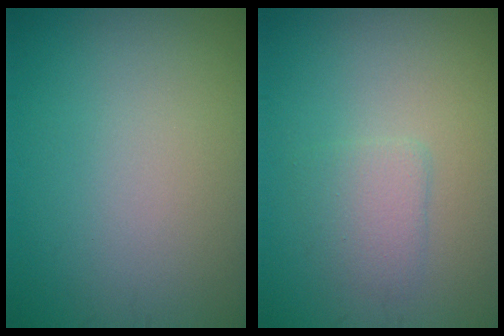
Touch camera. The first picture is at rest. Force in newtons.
{"total": 2.0, "press": 2.0, "slide": 0.2}